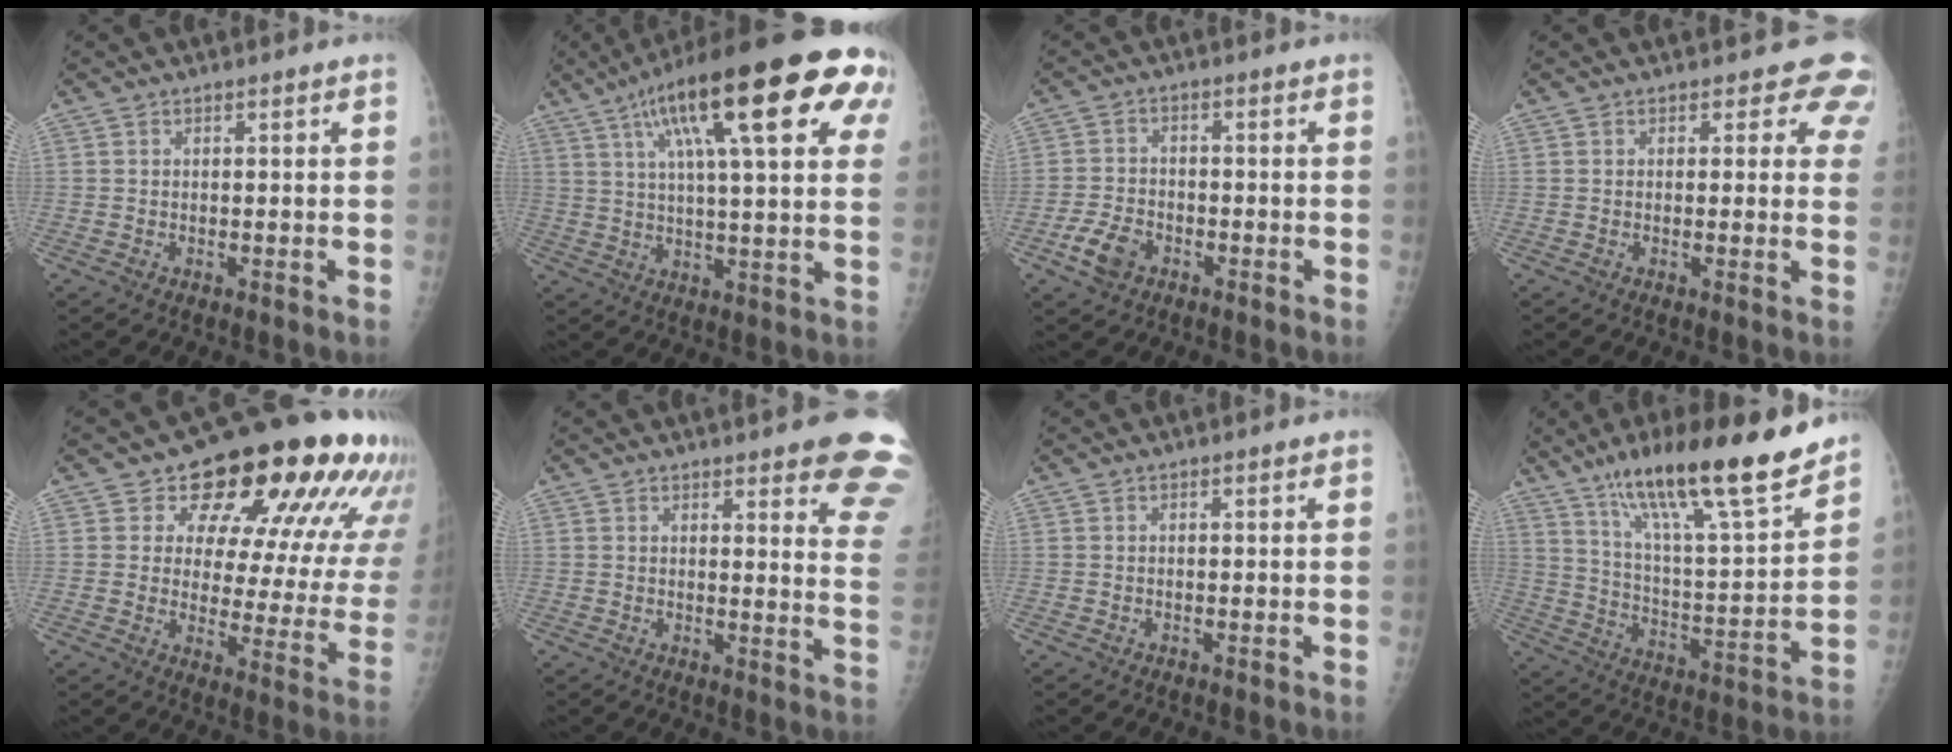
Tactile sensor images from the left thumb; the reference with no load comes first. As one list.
[{"total": 27.2, "force": [11.8, 7.1, 23.4], "torque": [-0.345, 0.019, 0.170]}, {"total": 5.7, "force": [-2.9, 3.8, 3.1], "torque": [-0.060, 0.014, -0.053]}, {"total": 5.2, "force": [4.2, 2.9, 1.2], "torque": [0.028, -0.017, 0.022]}, {"total": 22.9, "force": [14.0, 10.7, 14.6], "torque": [-0.155, -0.054, 0.175]}, {"total": 13.8, "force": [10.3, 3.2, 8.7], "torque": [-0.068, -0.057, 0.098]}, {"total": 0.0}, {"total": 23.1, "force": [16.5, 3.9, 15.7], "torque": [-0.237, -0.072, 0.278]}]